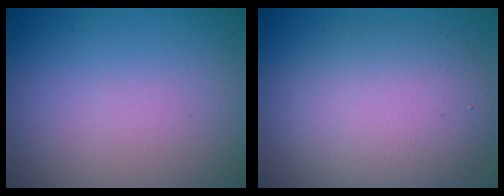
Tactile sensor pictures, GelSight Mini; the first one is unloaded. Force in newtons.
{"total": 6.3, "press": 6.3, "slide": 0.4}